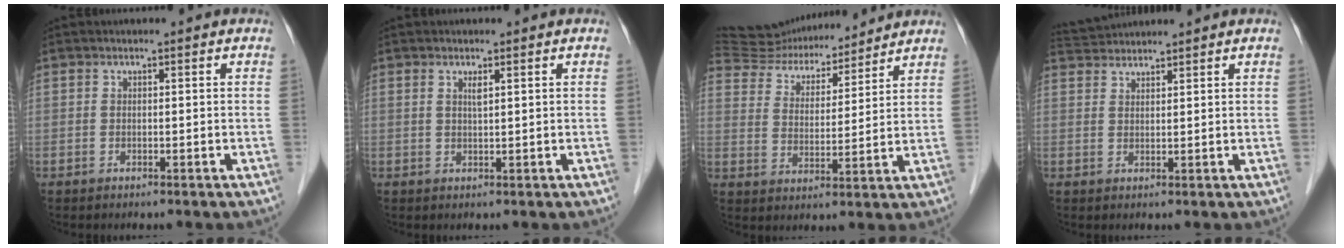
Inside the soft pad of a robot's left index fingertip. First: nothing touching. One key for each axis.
{"total": 1.3, "fx": 0.6, "fy": 0.0, "fz": 1.1, "tx": -0.023, "ty": -0.001, "tz": 0.011}
{"total": 17.3, "fx": 16.1, "fy": 4.7, "fz": 4.0, "tx": -0.080, "ty": 0.023, "tz": 0.262}
{"total": 3.9, "fx": 3.9, "fy": -0.1, "fz": 0.1, "tx": -0.010, "ty": 0.028, "tz": 0.077}